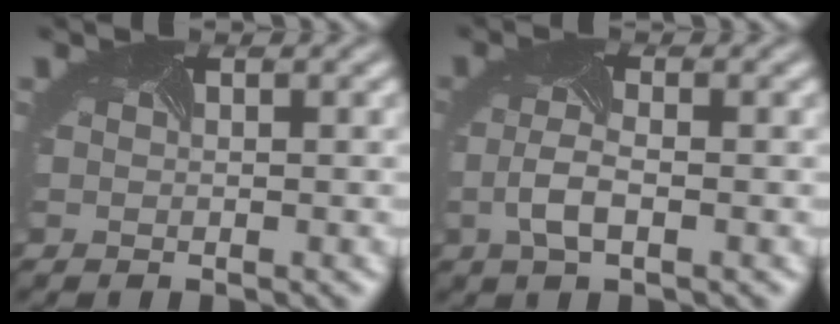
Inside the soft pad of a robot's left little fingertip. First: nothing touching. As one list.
[{"total": 2.7, "force": [-0.7, 0.9, 2.4], "torque": [-0.064, -0.005, -0.015]}]